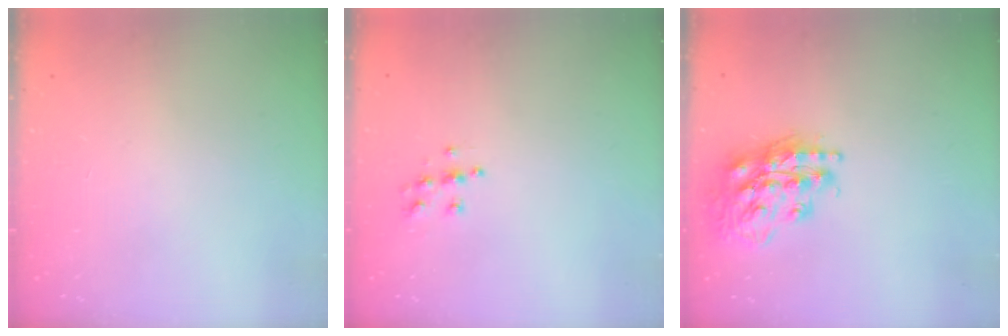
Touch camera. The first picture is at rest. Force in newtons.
{"total": 6.4, "press": 6.4, "slide": 0.3}
{"total": 17.9, "press": 17.8, "slide": 1.9}